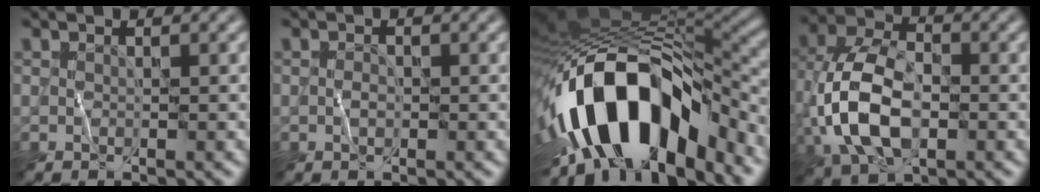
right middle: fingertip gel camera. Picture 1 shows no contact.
{"total": 0.5, "force": [-0.1, 0.3, 0.4], "torque": [-0.005, 0.003, -0.002]}
{"total": 15.6, "force": [-5.2, 8.1, 12.2], "torque": [-0.211, 0.011, -0.091]}
{"total": 9.4, "force": [-1.7, 5.7, 7.3], "torque": [-0.175, 0.001, -0.046]}